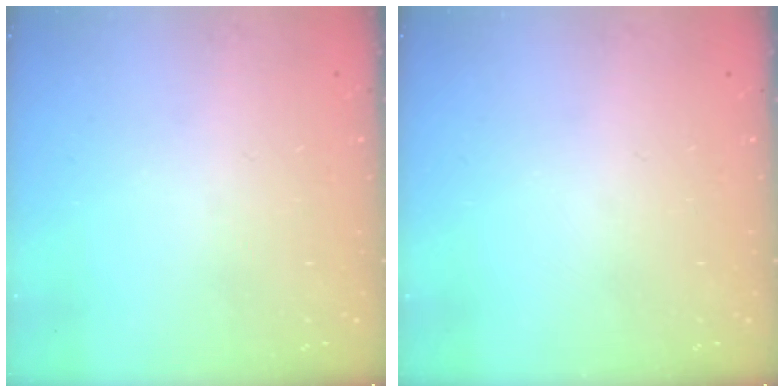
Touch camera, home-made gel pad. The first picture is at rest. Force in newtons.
{"total": 0.0}